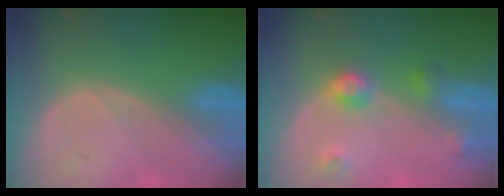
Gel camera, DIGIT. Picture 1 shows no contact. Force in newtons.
{"total": 4.6, "press": 4.1, "slide": 2.1}